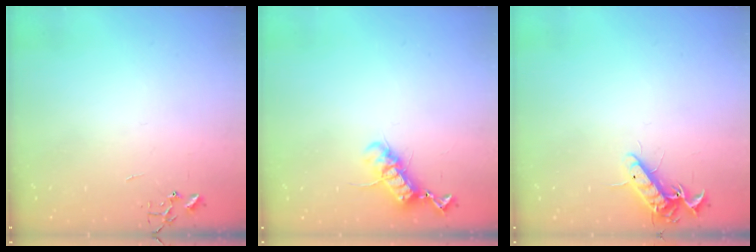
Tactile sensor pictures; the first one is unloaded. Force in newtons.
{"total": 11.7, "press": 11.7, "slide": 0.9}
{"total": 10.7, "press": 10.5, "slide": 1.7}